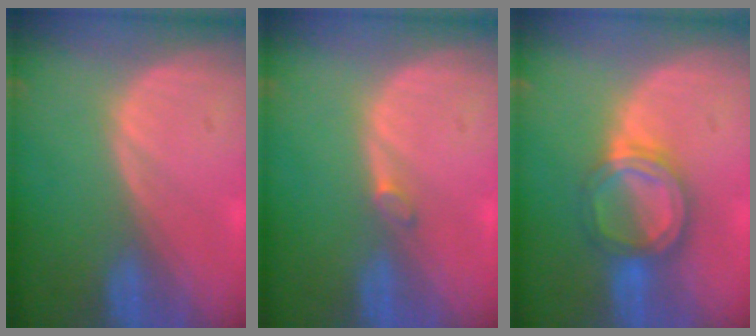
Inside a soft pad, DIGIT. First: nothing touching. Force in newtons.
{"total": 0.9, "press": 0.9, "slide": 0.3}
{"total": 6.5, "press": 5.8, "slide": 3.0}